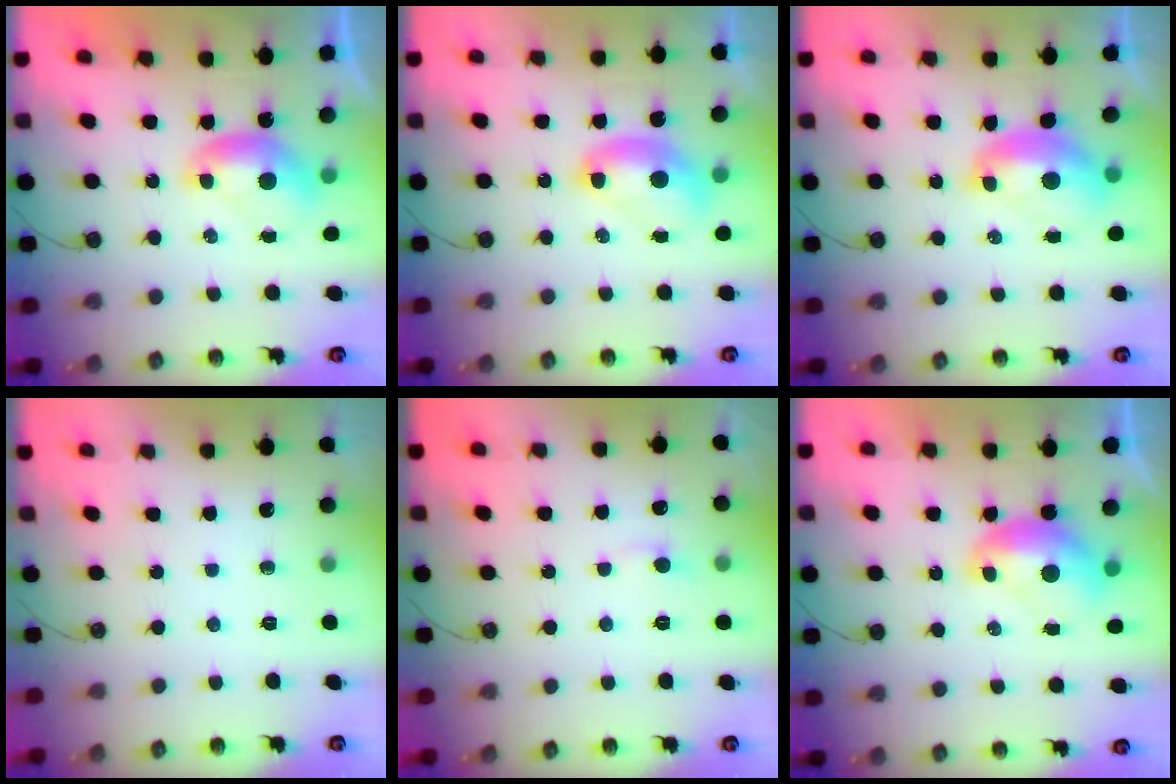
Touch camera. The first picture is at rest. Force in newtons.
{"total": 2.7, "press": 2.7, "slide": 0.1}
{"total": 2.7, "press": 2.6, "slide": 0.8}
{"total": 0.0}
{"total": 0.7, "press": 0.6, "slide": 0.5}
{"total": 2.1, "press": 2.0, "slide": 0.3}